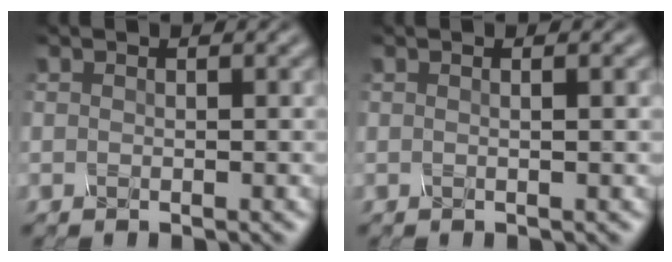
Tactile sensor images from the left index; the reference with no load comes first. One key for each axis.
{"total": 1.7, "fx": 0.3, "fy": 0.7, "fz": 1.5, "tx": -0.011, "ty": 0.001, "tz": -0.010}